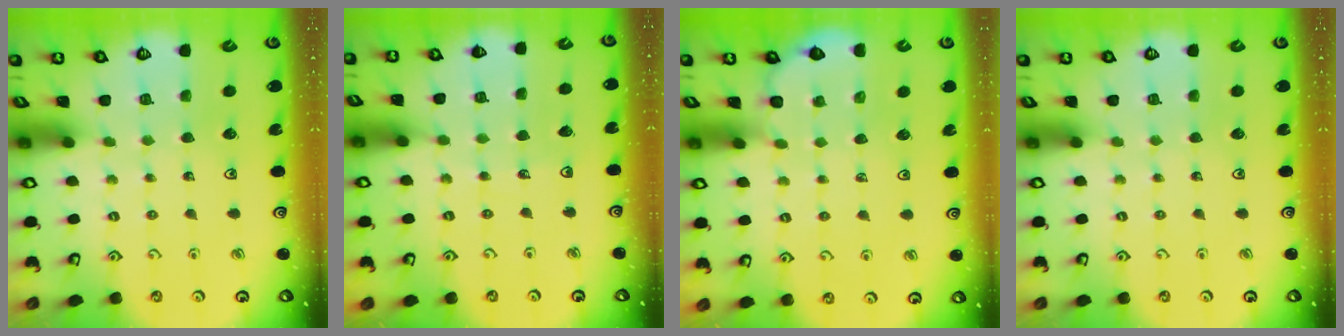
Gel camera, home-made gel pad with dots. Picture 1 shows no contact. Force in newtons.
{"total": 2.5, "press": 2.5, "slide": 0.2}
{"total": 2.9, "press": 2.9, "slide": 0.3}
{"total": 0.0}